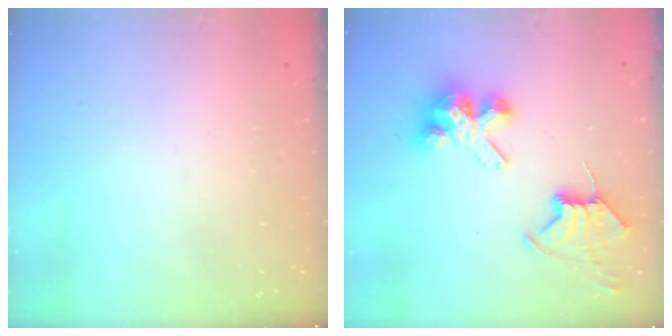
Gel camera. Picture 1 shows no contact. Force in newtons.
{"total": 9.8, "press": 9.7, "slide": 1.2}